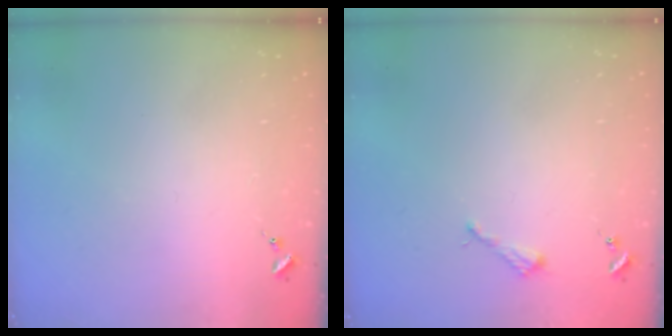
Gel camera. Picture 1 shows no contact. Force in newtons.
{"total": 2.6, "press": 2.6, "slide": 0.3}